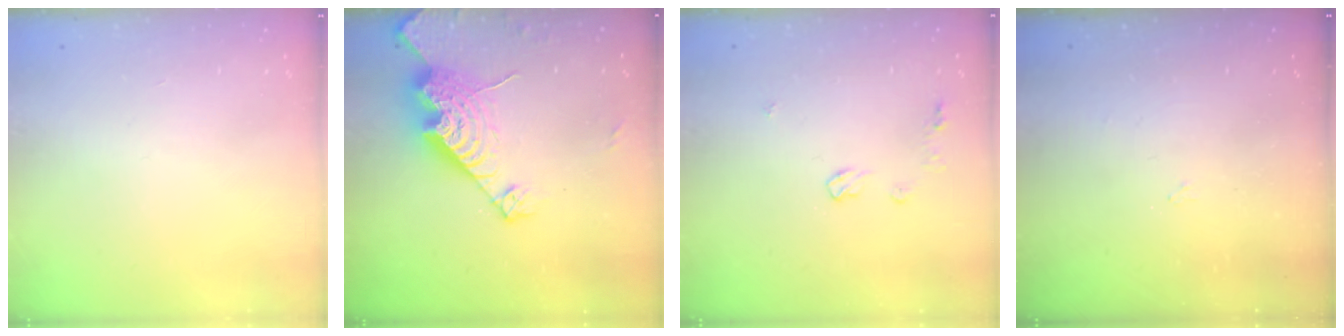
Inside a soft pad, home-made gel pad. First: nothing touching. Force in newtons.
{"total": 16.5, "press": 16.4, "slide": 1.6}
{"total": 5.6, "press": 5.5, "slide": 0.4}
{"total": 2.9, "press": 2.8, "slide": 0.4}